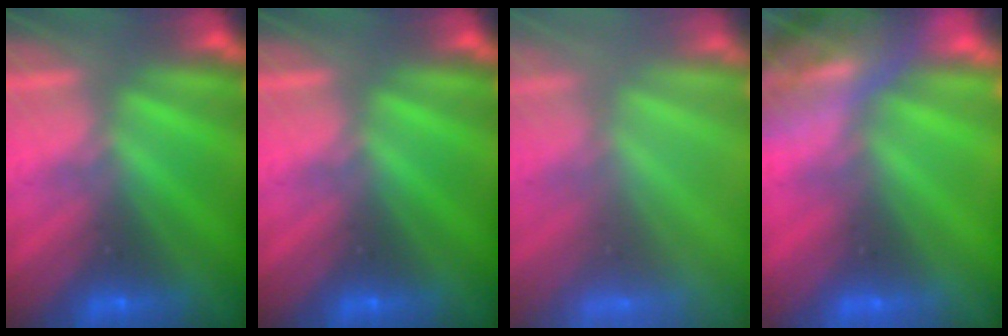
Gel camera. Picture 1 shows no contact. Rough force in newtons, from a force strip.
{"total": 0.0}
{"total": 7.6}
{"total": 8.2}